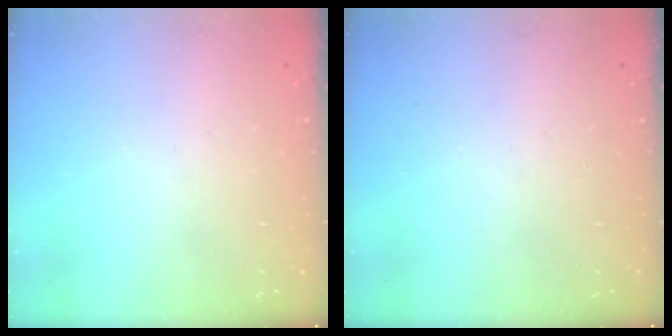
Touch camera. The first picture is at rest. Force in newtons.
{"total": 0.0}